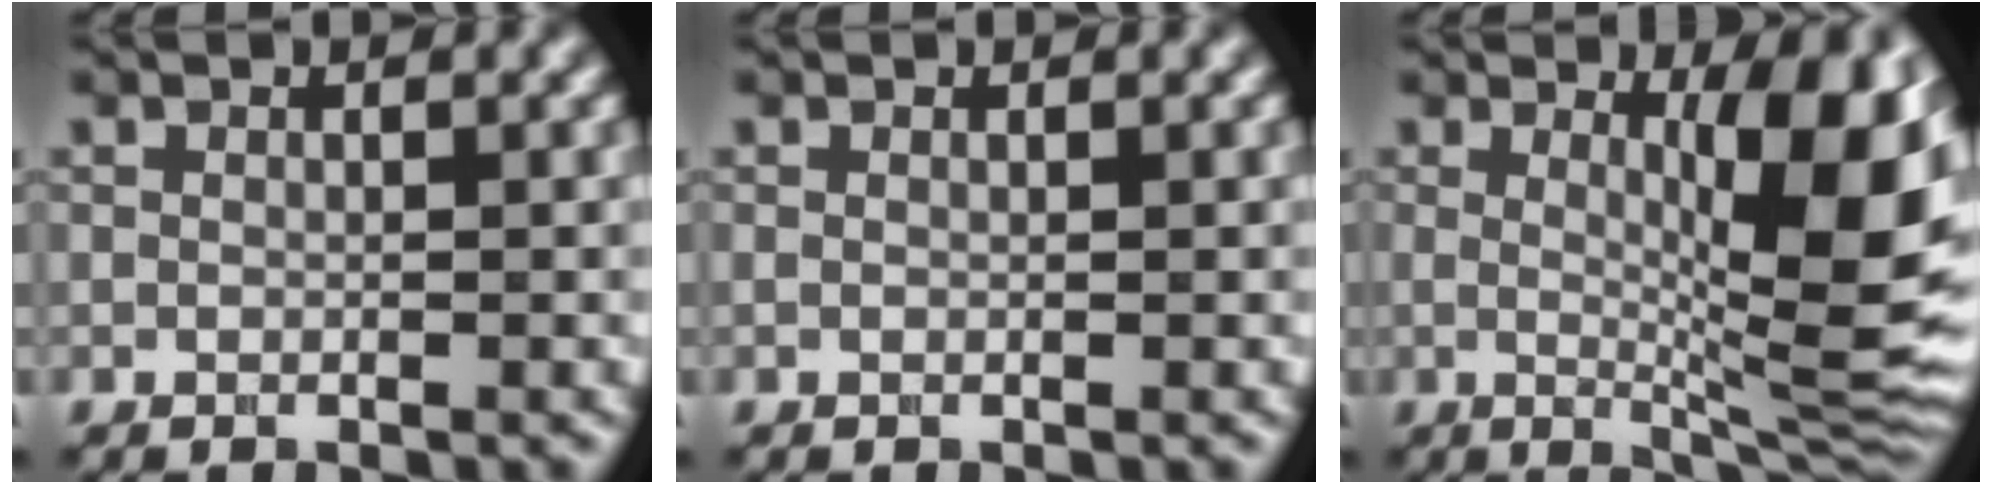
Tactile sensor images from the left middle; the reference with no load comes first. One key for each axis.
{"total": 0.0}
{"total": 11.2, "fx": 1.2, "fy": 2.8, "fz": 10.7, "tx": -0.127, "ty": -0.012, "tz": 0.030}